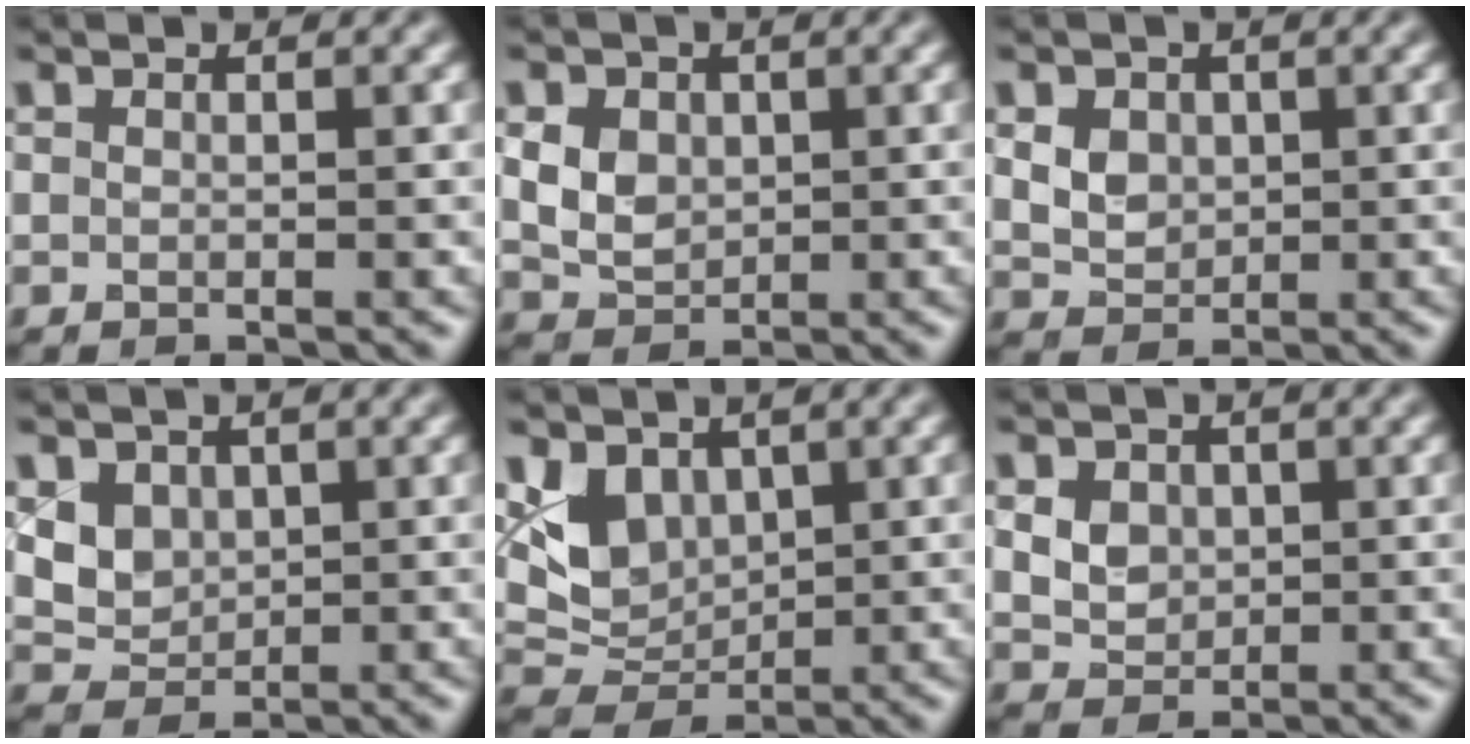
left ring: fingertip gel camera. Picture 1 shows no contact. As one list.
[{"total": 4.4, "force": [1.1, 3.6, 2.4], "torque": [-0.052, 0.011, 0.014]}, {"total": 4.5, "force": [1.5, 3.5, 2.3], "torque": [-0.049, 0.016, 0.022]}, {"total": 3.3, "force": [1.3, 2.7, 1.5], "torque": [-0.040, -0.010, 0.041]}, {"total": 4.5, "force": [1.6, 3.5, 2.4], "torque": [-0.046, -0.013, 0.035]}, {"total": 5.0, "force": [1.7, 4.0, 2.4], "torque": [-0.052, 0.020, 0.026]}]